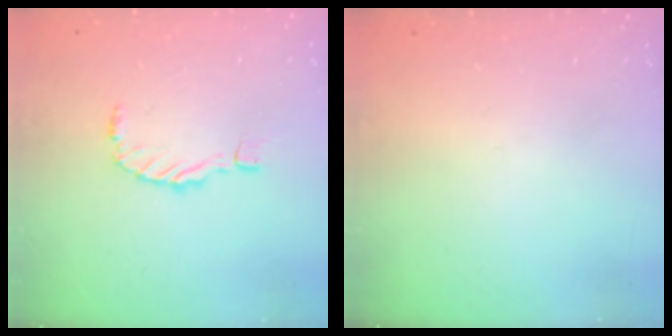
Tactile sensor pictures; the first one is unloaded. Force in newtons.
{"total": 0.0}